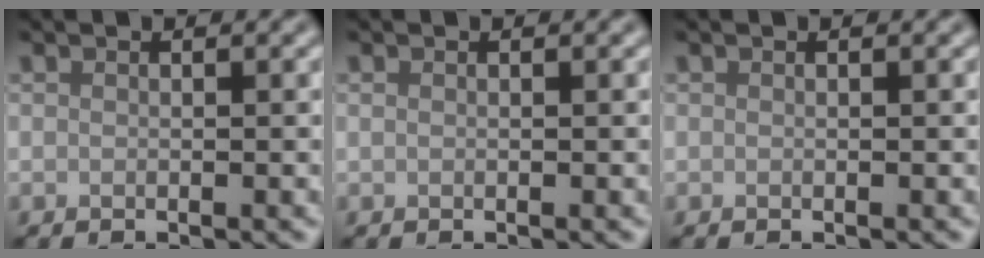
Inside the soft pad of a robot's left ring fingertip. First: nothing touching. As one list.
[{"total": 0.0}, {"total": 0.0}]